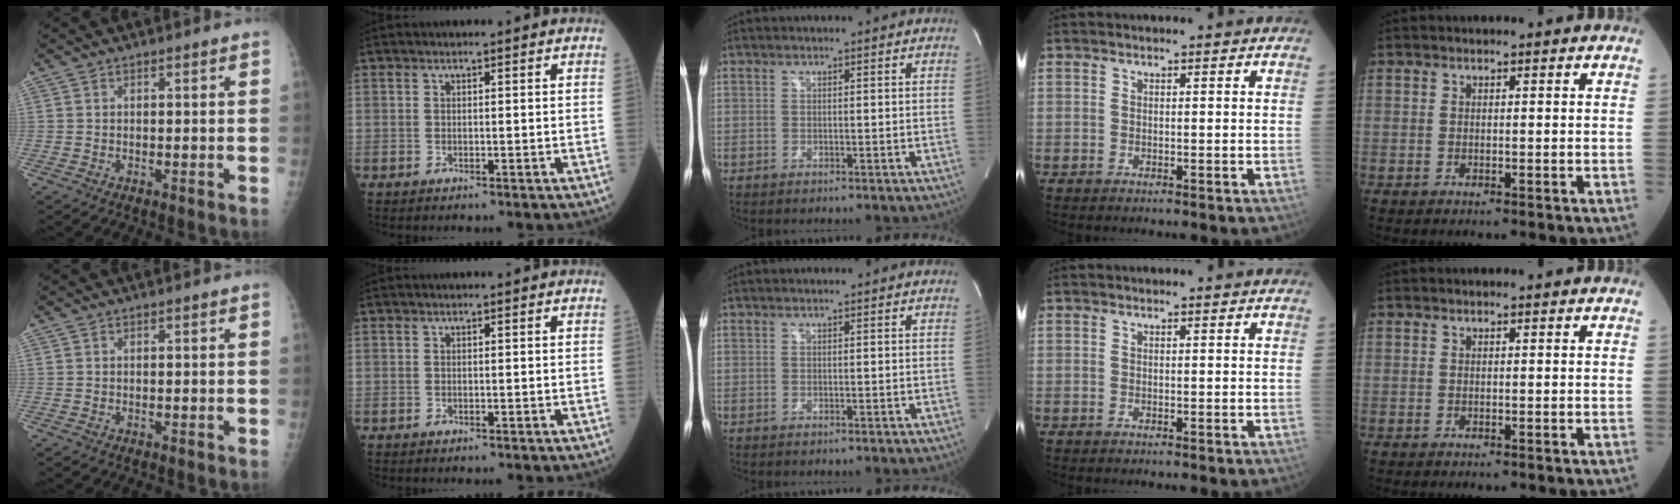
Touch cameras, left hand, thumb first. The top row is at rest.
{}